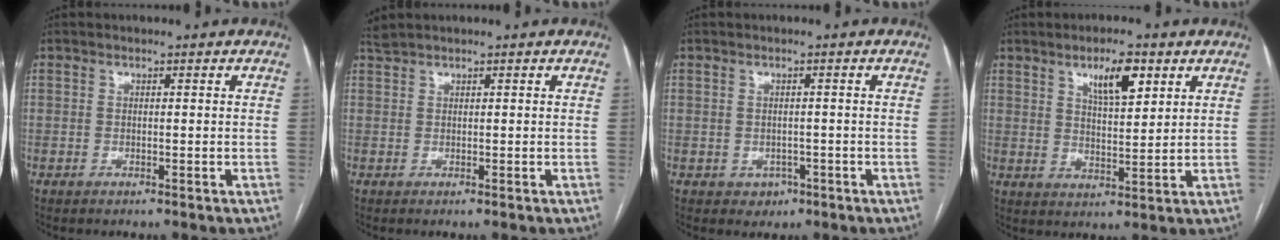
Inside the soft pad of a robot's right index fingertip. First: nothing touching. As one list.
[{"total": 1.4, "force": [1.2, -0.2, 0.7], "torque": [-0.018, 0.017, 0.028]}, {"total": 2.1, "force": [-0.9, 1.8, 0.7], "torque": [-0.002, 0.005, -0.006]}, {"total": 6.9, "force": [3.8, 1.9, 5.4], "torque": [-0.092, -0.001, 0.065]}]